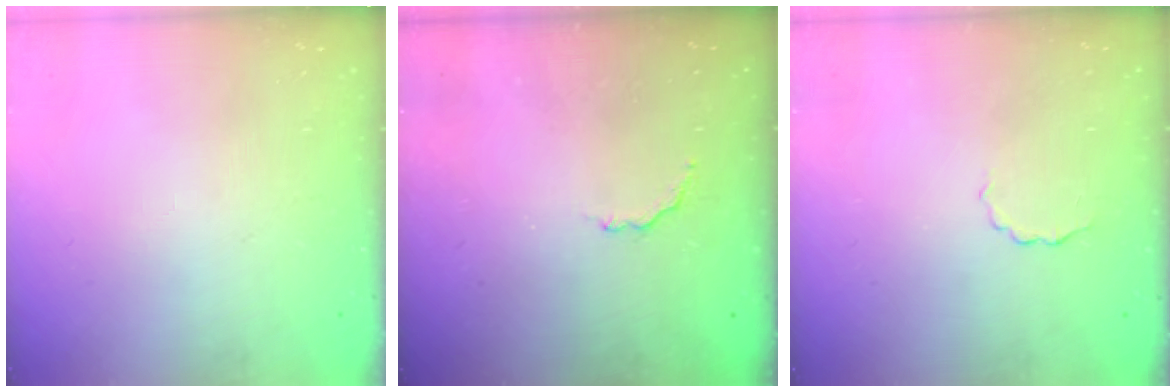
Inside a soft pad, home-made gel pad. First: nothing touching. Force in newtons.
{"total": 2.9, "press": 2.7, "slide": 0.9}
{"total": 2.2, "press": 2.2, "slide": 0.6}